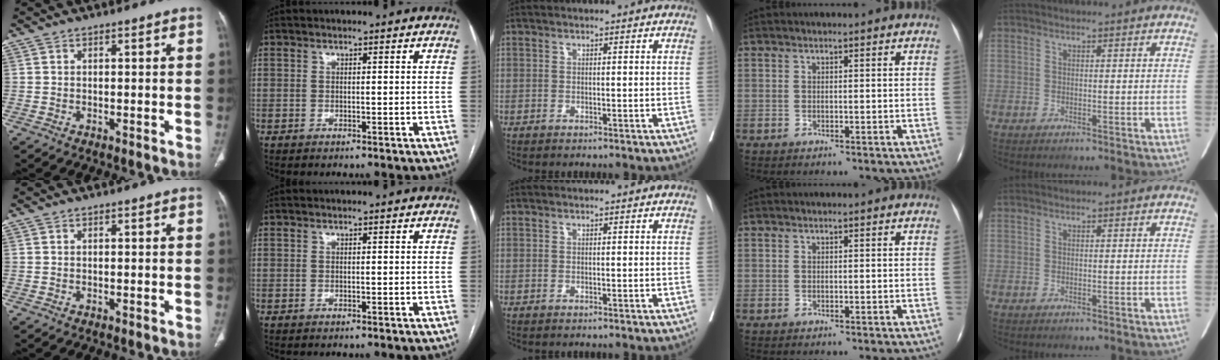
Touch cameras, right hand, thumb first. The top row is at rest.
{}